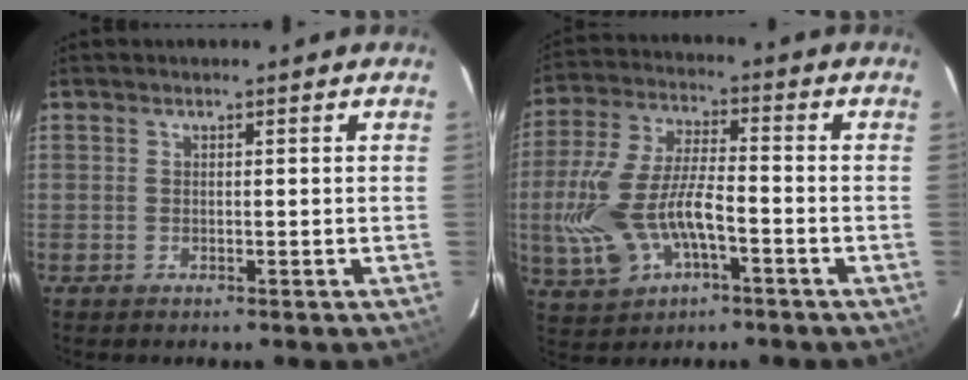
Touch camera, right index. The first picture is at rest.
{"total": 15.4, "force": [-4.5, 7.4, 12.7], "torque": [-0.283, -0.003, -0.076]}